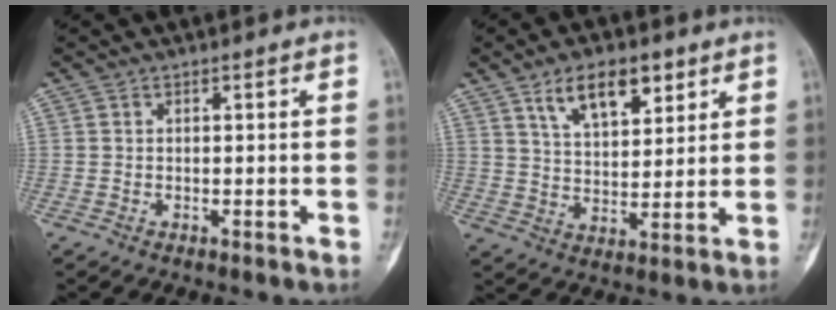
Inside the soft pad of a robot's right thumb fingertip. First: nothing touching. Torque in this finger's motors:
{"motor_torque": [-0.78, 0.96, 0.00, 0.11, 0.06]}